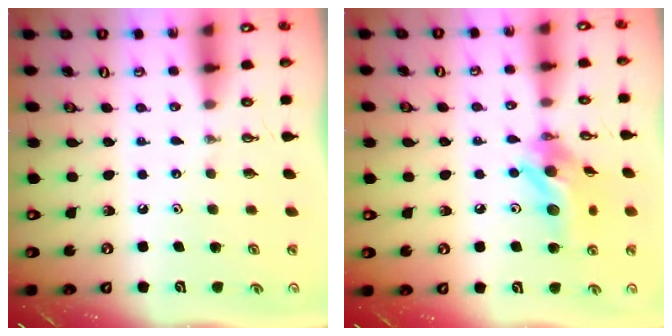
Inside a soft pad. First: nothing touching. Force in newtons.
{"total": 14.0, "press": 13.7, "slide": 2.8}